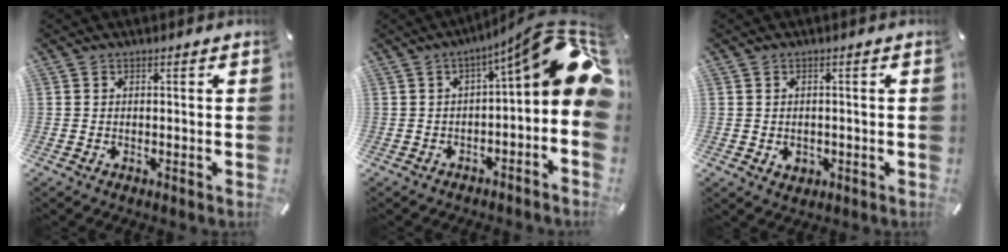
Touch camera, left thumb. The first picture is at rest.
{"total": 14.6, "force": [4.3, 2.9, 13.6], "torque": [-0.180, -0.039, 0.063]}
{"total": 2.2, "force": [-0.4, 2.0, 0.8], "torque": [-0.016, 0.003, -0.008]}